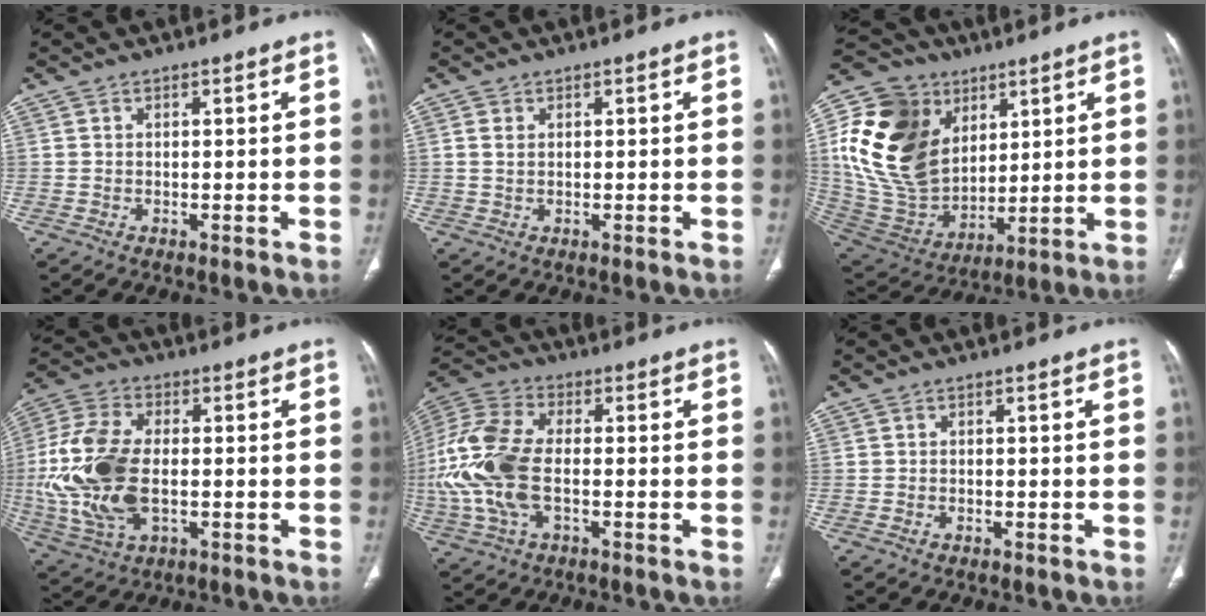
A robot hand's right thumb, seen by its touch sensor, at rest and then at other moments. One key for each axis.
{"total": 1.6, "fx": 0.4, "fy": 1.2, "fz": 1.0, "tx": -0.022, "ty": 0.000, "tz": 0.011}
{"total": 25.2, "fx": 7.2, "fy": 18.6, "fz": 15.4, "tx": -0.284, "ty": -0.010, "tz": 0.147}
{"total": 17.5, "fx": -1.5, "fy": 9.8, "fz": 14.4, "tx": -0.323, "ty": 0.003, "tz": -0.024}
{"total": 16.3, "fx": -2.2, "fy": 8.7, "fz": 13.6, "tx": -0.315, "ty": 0.018, "tz": -0.042}
{"total": 0.9, "fx": -0.6, "fy": 0.5, "fz": 0.5, "tx": -0.016, "ty": 0.008, "tz": -0.006}